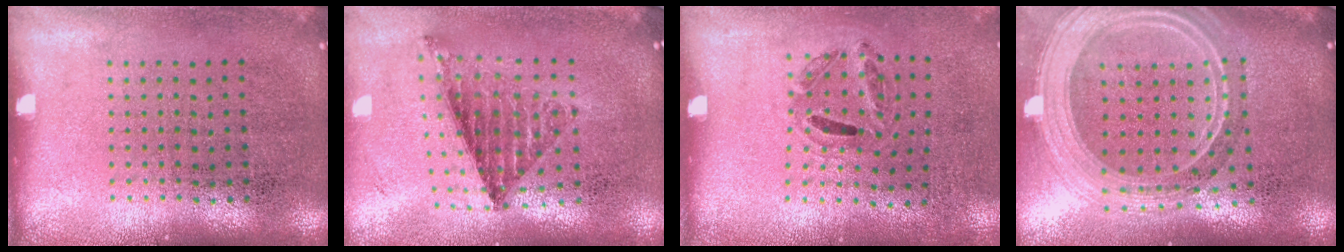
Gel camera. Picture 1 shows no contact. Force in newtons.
{"total": 0.8, "press": 0.8, "slide": 0.2}
{"total": 1.1, "press": 0.6, "slide": 0.9}
{"total": 2.7, "press": 2.2, "slide": 1.5}